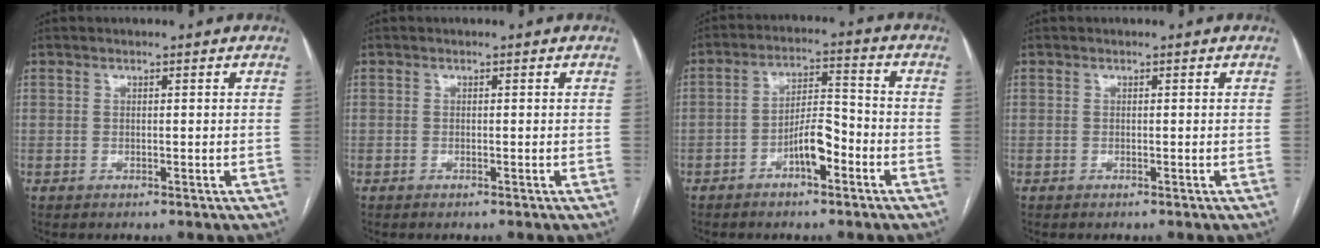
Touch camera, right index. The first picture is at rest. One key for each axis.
{"total": 0.0}
{"total": 7.1, "fx": -3.0, "fy": 1.6, "fz": 6.2, "tx": -0.118, "ty": 0.008, "tz": -0.053}
{"total": 0.0}